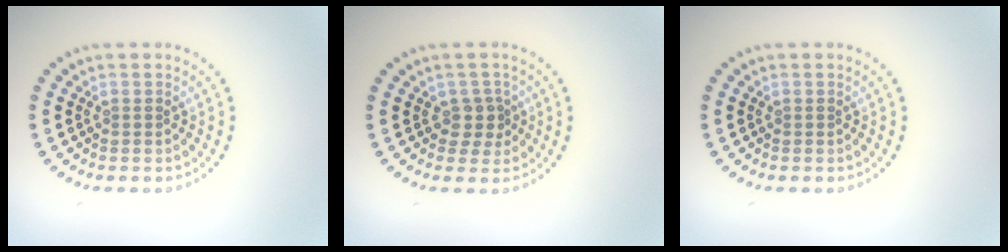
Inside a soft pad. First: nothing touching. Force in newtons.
{"total": 1.9, "press": 1.5, "slide": 1.1}
{"total": 0.0}